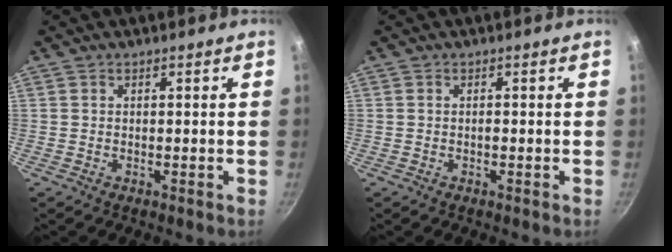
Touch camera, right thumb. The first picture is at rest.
{"total": 1.6, "force": [-1.4, -0.7, 0.3], "torque": [-0.039, 0.016, -0.029]}